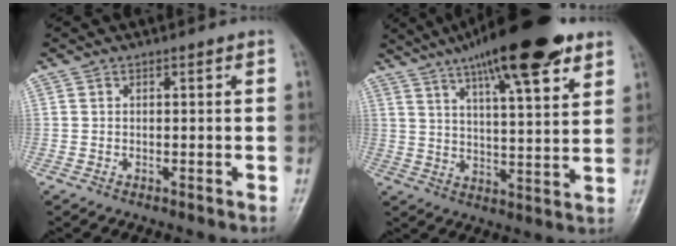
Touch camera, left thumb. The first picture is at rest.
{"total": 20.5, "force": [12.6, 5.1, 15.3], "torque": [-0.226, -0.030, 0.196]}